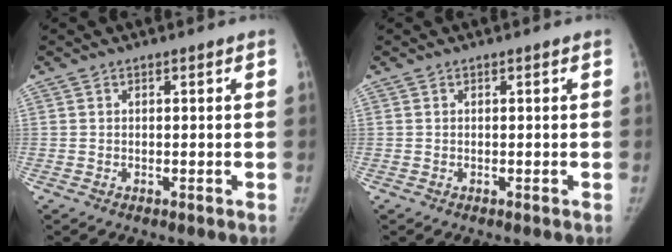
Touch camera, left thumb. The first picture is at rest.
{"total": 0.0}